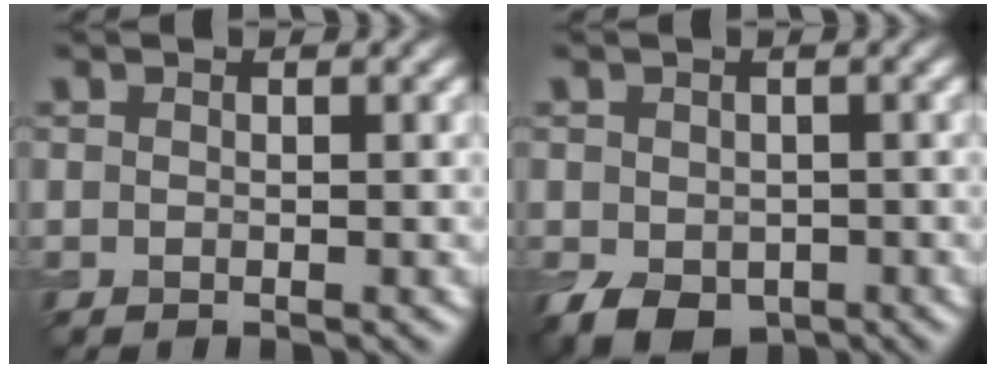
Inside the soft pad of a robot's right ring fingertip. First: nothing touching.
{"total": 4.1, "force": [-1.5, 2.9, 2.5], "torque": [-0.046, -0.017, -0.023]}